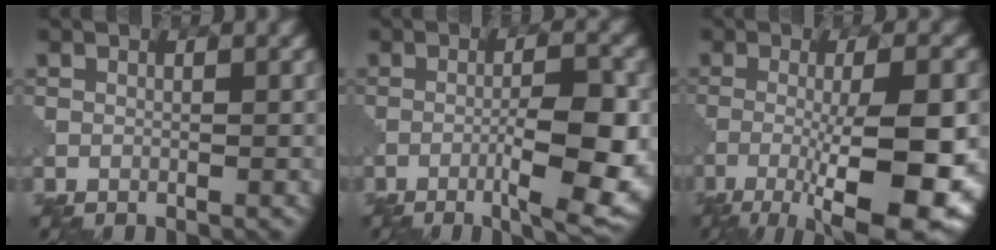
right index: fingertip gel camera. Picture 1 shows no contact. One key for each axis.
{"total": 7.2, "fx": -2.5, "fy": 1.3, "fz": 6.6, "tx": -0.104, "ty": 0.001, "tz": -0.037}
{"total": 11.1, "fx": -3.8, "fy": 2.7, "fz": 10.1, "tx": -0.159, "ty": -0.011, "tz": -0.053}